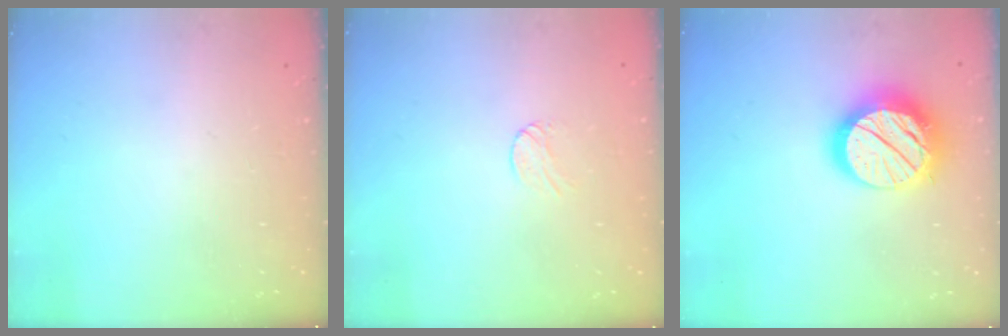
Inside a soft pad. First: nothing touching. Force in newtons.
{"total": 3.5, "press": 3.4, "slide": 0.2}
{"total": 19.0, "press": 18.9, "slide": 1.5}